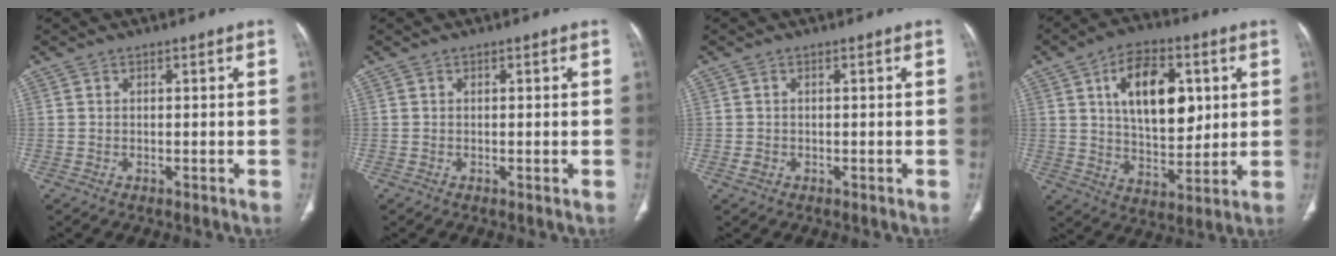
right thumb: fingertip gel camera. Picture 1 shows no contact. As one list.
[{"total": 0.0}, {"total": 0.8, "force": [-0.3, 0.7, 0.4], "torque": [-0.007, 0.000, -0.003]}, {"total": 16.7, "force": [4.8, 9.5, 12.8], "torque": [-0.165, -0.021, 0.082]}]